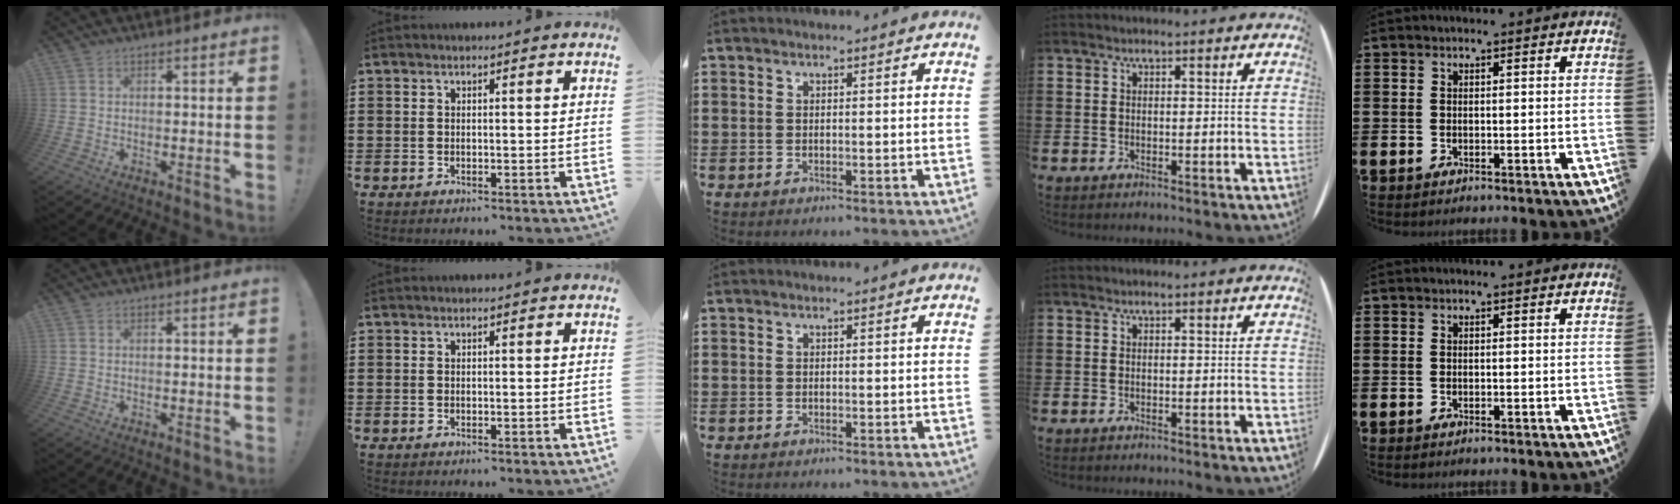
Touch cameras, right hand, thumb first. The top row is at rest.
{}